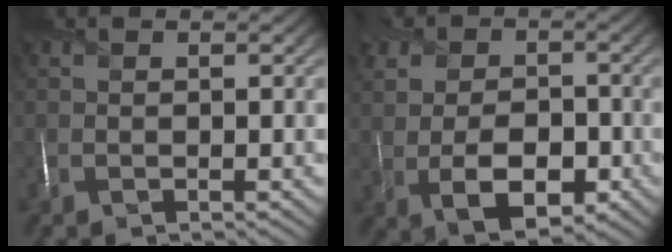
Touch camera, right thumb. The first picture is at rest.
{"total": 9.2, "force": [-1.8, 6.5, 6.2], "torque": [-0.098, -0.006, -0.041]}